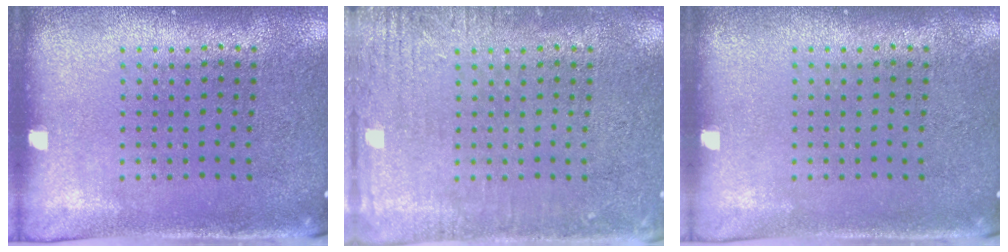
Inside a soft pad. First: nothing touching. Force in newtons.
{"total": 2.8, "press": 2.8, "slide": 0.4}
{"total": 0.0}